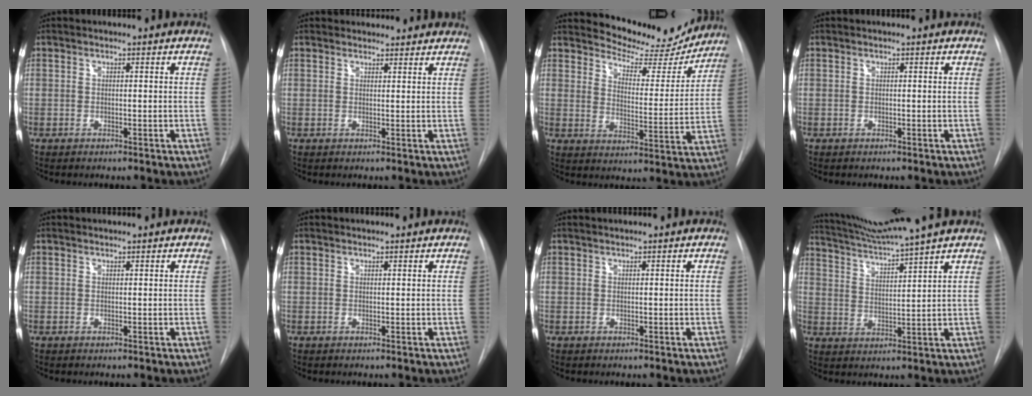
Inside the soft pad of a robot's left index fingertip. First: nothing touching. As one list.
[{"total": 5.3, "force": [5.0, 1.7, 0.4], "torque": [0.002, 0.018, 0.053]}, {"total": 12.3, "force": [11.8, 2.8, 1.6], "torque": [-0.022, -0.033, 0.158]}, {"total": 0.0}, {"total": 1.4, "force": [1.3, 0.2, 0.3], "torque": [-0.007, 0.018, 0.020]}, {"total": 1.8, "force": [1.8, 0.2, 0.3], "torque": [-0.008, 0.019, 0.025]}, {"total": 0.5, "force": [0.5, -0.2, 0.2], "torque": [-0.005, 0.005, 0.013]}, {"total": 10.6, "force": [9.4, -2.9, 3.9], "torque": [-0.079, -0.010, 0.163]}]